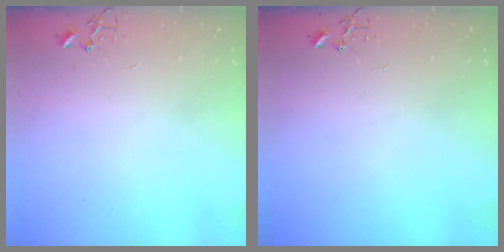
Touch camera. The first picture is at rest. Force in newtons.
{"total": 0.0}